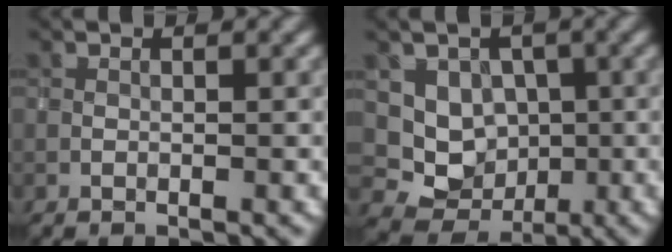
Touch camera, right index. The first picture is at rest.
{"total": 5.2, "force": [0.8, 4.7, 2.0], "torque": [-0.015, -0.008, 0.004]}